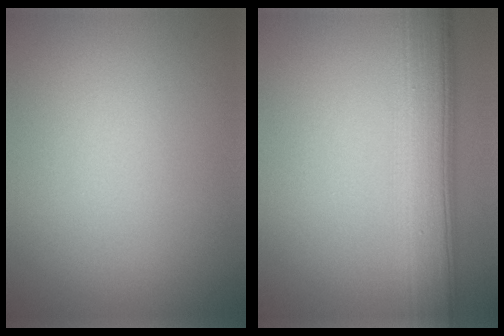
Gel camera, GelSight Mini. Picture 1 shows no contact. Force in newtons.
{"total": 8.2, "press": 8.2, "slide": 0.1}